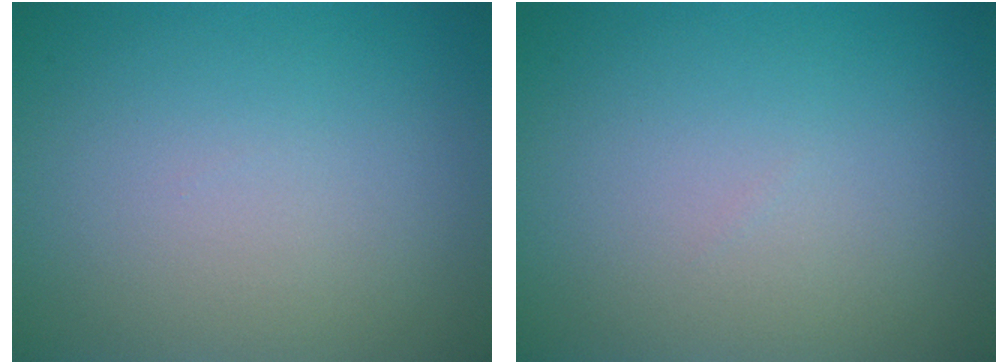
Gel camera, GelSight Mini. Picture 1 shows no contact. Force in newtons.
{"total": 0.0}